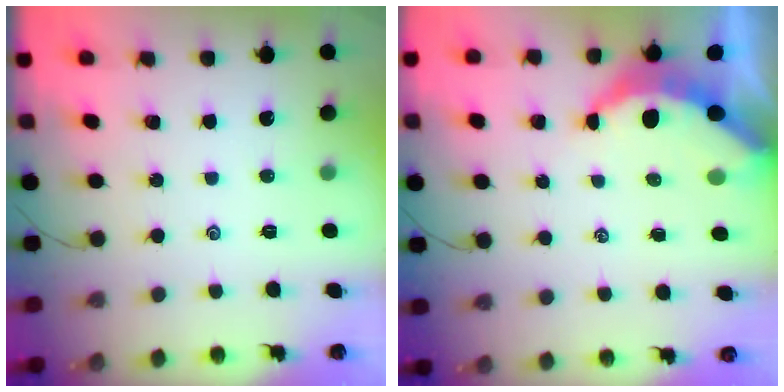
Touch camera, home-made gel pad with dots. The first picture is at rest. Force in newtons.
{"total": 6.6, "press": 6.5, "slide": 0.8}